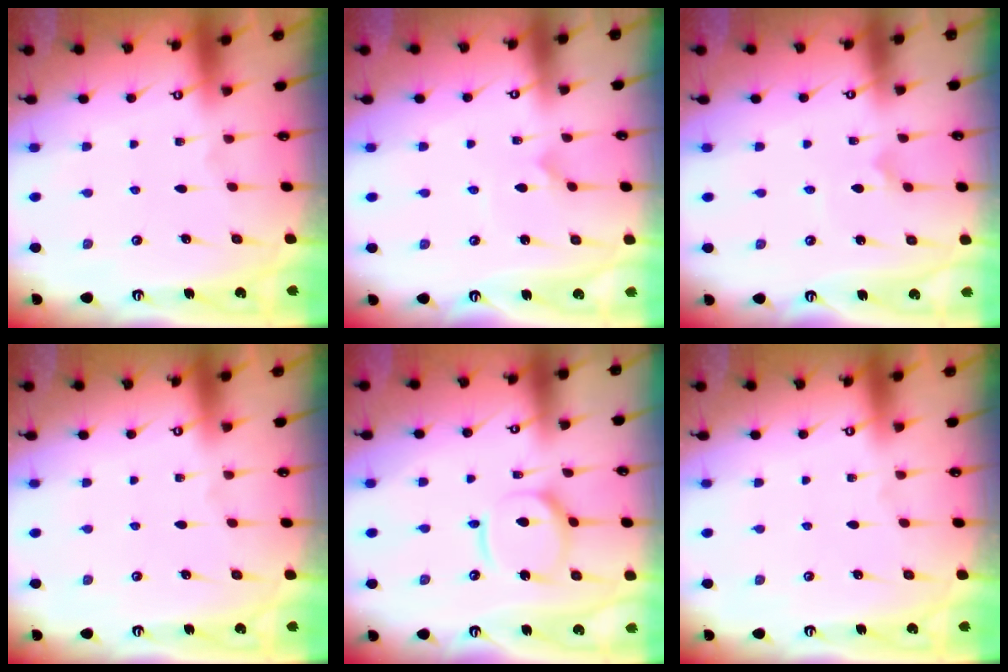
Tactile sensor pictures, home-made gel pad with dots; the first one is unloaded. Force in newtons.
{"total": 2.9, "press": 2.9, "slide": 0.2}
{"total": 3.5, "press": 3.4, "slide": 0.3}
{"total": 0.0}
{"total": 11.6, "press": 11.5, "slide": 1.5}
{"total": 0.0}